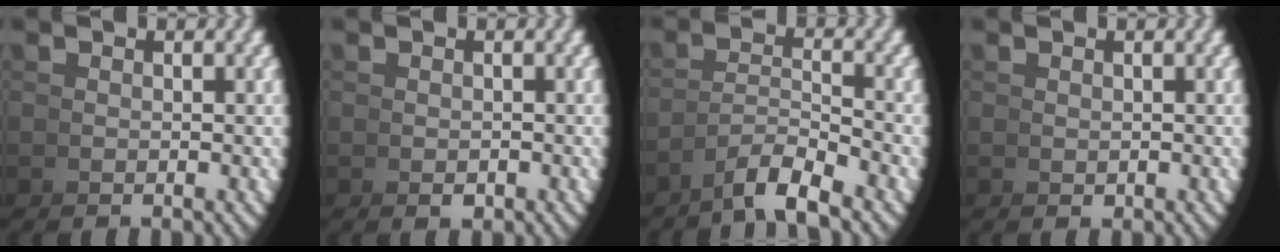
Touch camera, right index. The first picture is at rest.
{"total": 0.5, "force": [-0.4, 0.2, 0.3], "torque": [0.001, -0.007, -0.001]}
{"total": 3.9, "force": [-2.7, 1.4, 2.5], "torque": [-0.035, 0.000, -0.047]}
{"total": 0.0}